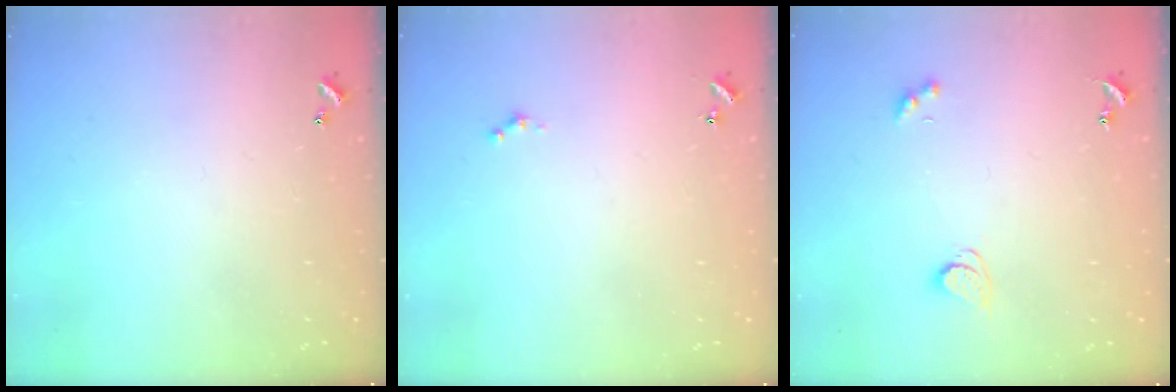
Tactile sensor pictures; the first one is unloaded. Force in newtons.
{"total": 0.0}
{"total": 2.4, "press": 2.3, "slide": 0.6}